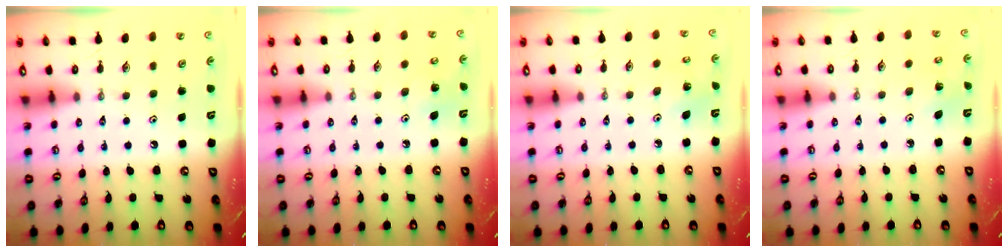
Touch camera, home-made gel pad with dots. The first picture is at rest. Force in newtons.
{"total": 4.1, "press": 4.1, "slide": 0.4}
{"total": 2.9, "press": 2.9, "slide": 0.2}
{"total": 2.0, "press": 2.0, "slide": 0.2}